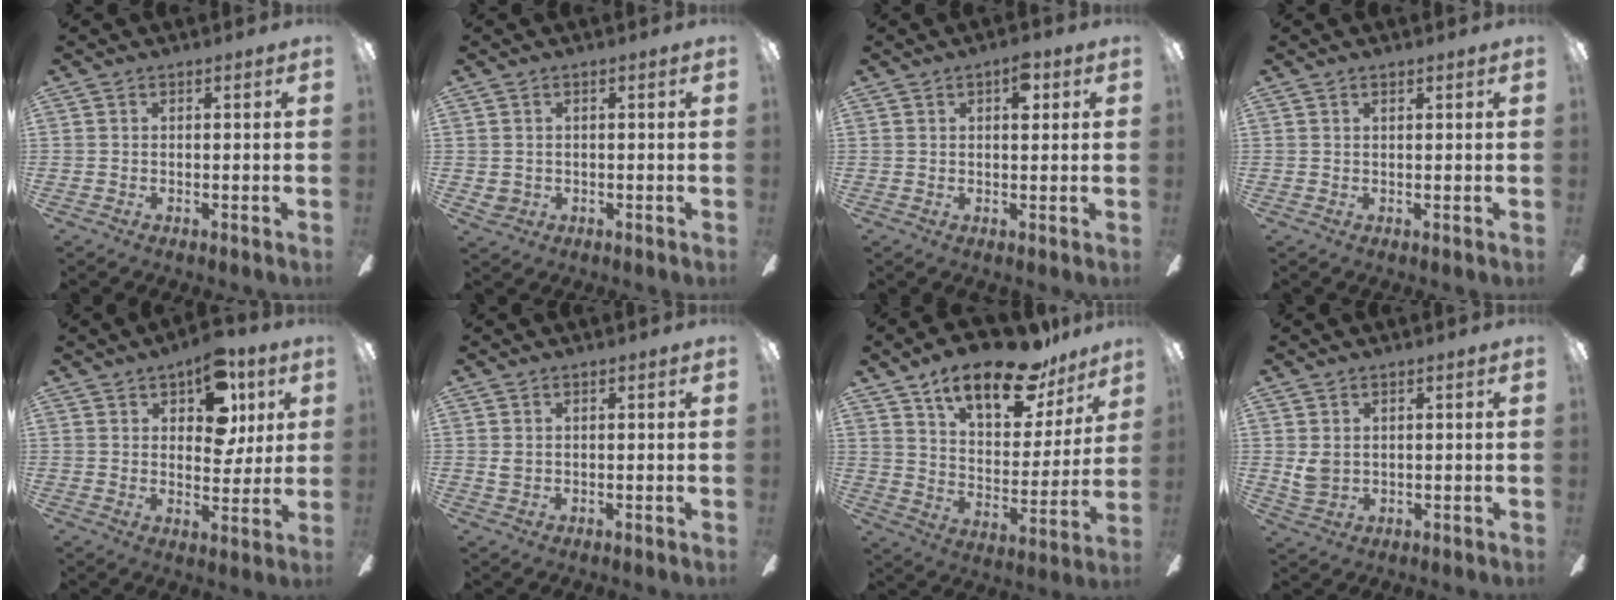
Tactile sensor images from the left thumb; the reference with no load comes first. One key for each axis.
{"total": 1.9, "fx": 0.4, "fy": 1.8, "fz": 0.6, "tx": -0.014, "ty": 0.005, "tz": 0.006}
{"total": 4.4, "fx": 2.2, "fy": 2.0, "fz": 3.2, "tx": -0.038, "ty": -0.005, "tz": 0.030}
{"total": 1.0, "fx": 0.7, "fy": 0.2, "fz": 0.7, "tx": -0.016, "ty": 0.001, "tz": 0.012}
{"total": 12.7, "fx": 6.6, "fy": 7.3, "fz": 8.1, "tx": -0.107, "ty": -0.015, "tz": 0.115}
{"total": 1.5, "fx": 0.6, "fy": 1.0, "fz": 0.9, "tx": -0.021, "ty": 0.005, "tz": 0.011}
{"total": 19.3, "fx": 14.0, "fy": 7.8, "fz": 10.7, "tx": -0.165, "ty": -0.089, "tz": 0.240}
{"total": 4.0, "fx": 1.6, "fy": 2.7, "fz": 2.5, "tx": -0.056, "ty": 0.001, "tz": 0.030}